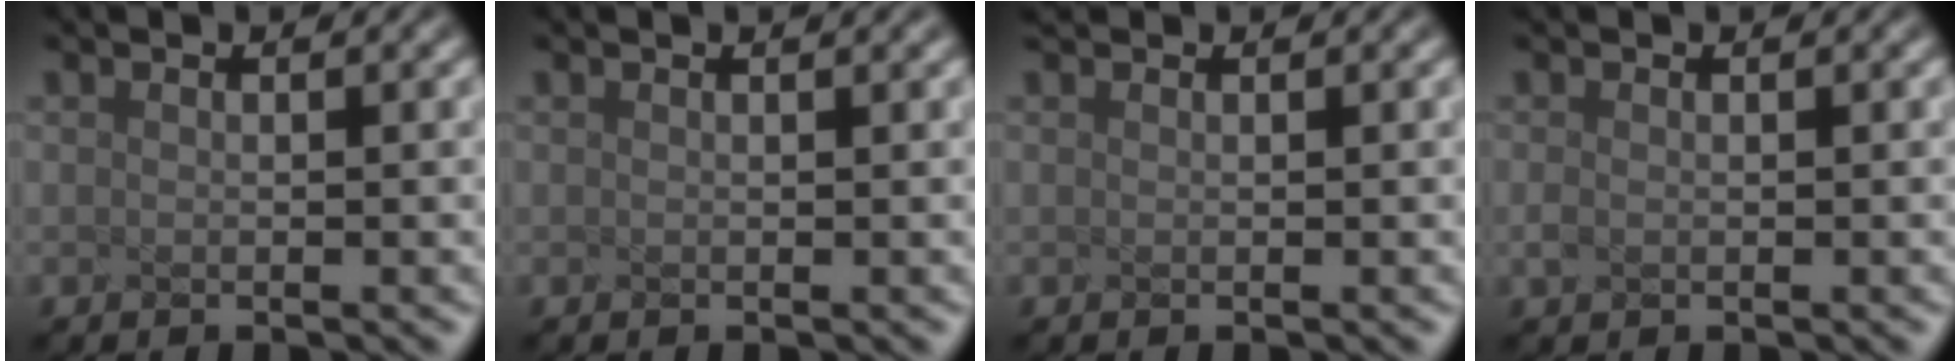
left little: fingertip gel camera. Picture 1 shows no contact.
{"total": 1.3, "force": [0.9, 0.5, 0.7], "torque": [-0.006, 0.017, 0.008]}
{"total": 0.6, "force": [0.6, 0.0, 0.0], "torque": [-0.004, 0.007, 0.009]}
{"total": 0.7, "force": [-0.4, -0.4, -0.3], "torque": [-0.012, -0.008, 0.007]}